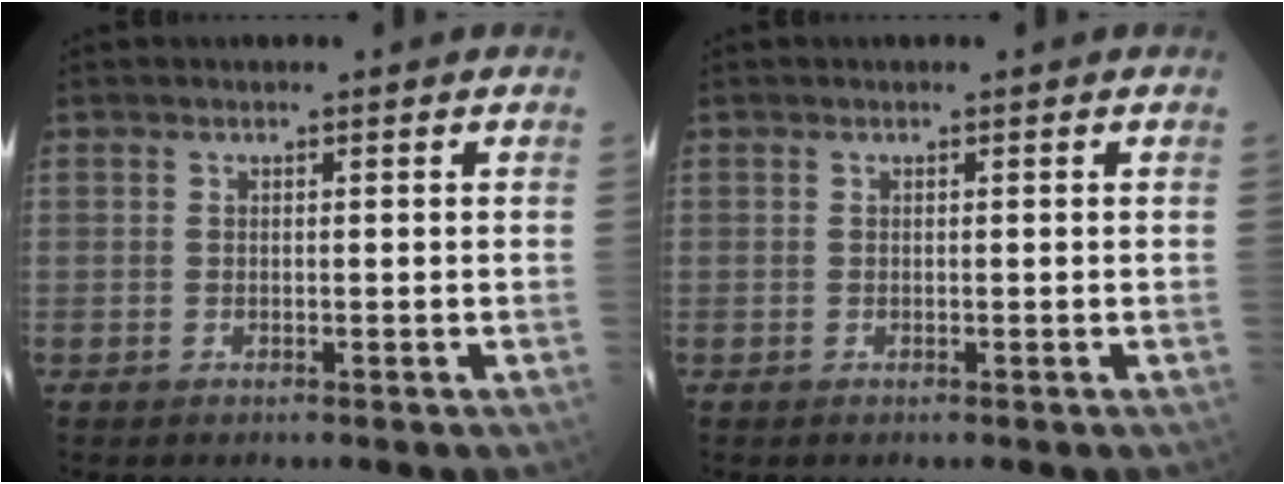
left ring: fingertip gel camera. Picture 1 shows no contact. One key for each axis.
{"total": 0.0}